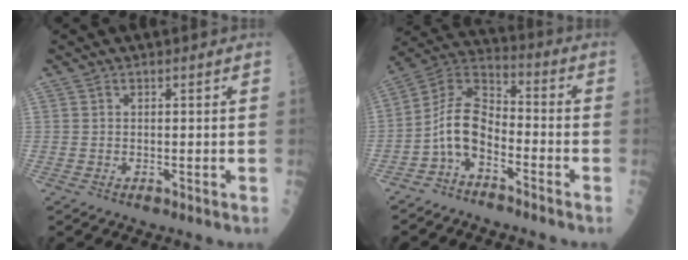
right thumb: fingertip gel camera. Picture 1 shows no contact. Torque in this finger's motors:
{"motor_torque": [0.06, 0.32, -0.09, -0.08, 0.23]}